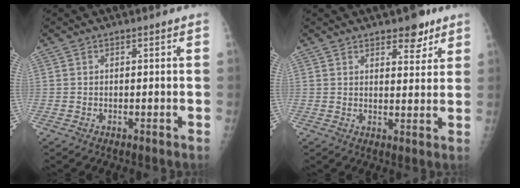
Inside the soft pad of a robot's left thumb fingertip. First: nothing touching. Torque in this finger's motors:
{"motor_torque": [0.03, 0.40, -0.43, -0.16, 0.02]}